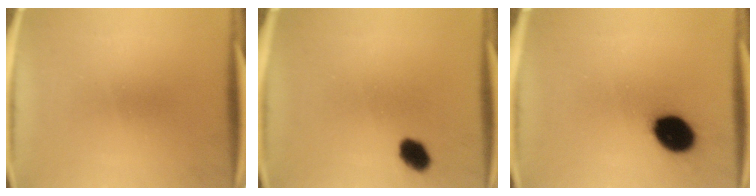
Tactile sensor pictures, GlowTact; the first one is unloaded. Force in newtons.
{"total": 4.5}
{"total": 11.4}